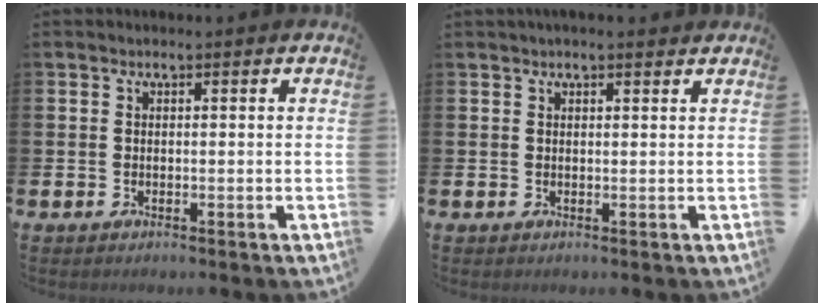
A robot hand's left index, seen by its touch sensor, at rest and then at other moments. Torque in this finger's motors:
{"motor_torque": [0.93, -1.20, 0.26, 0.13]}